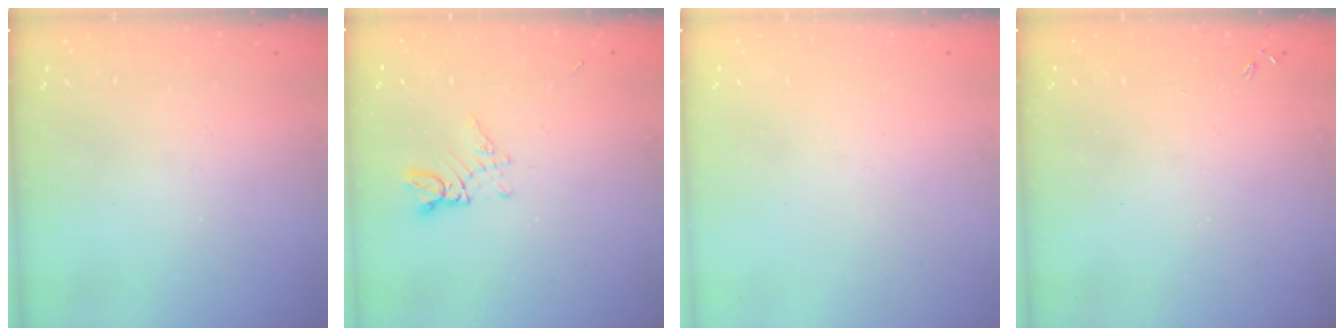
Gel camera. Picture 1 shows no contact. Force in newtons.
{"total": 3.7, "press": 3.7, "slide": 0.5}
{"total": 0.0}
{"total": 0.0}